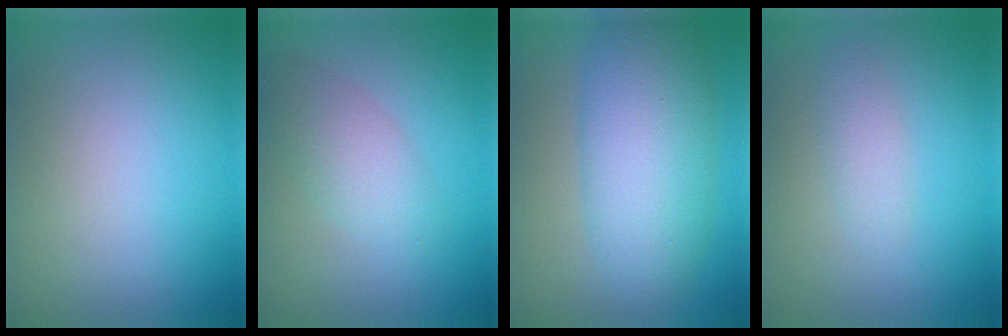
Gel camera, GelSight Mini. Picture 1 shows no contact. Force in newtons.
{"total": 2.8, "press": 2.8, "slide": 0.2}
{"total": 7.2, "press": 7.2, "slide": 0.2}
{"total": 1.4, "press": 1.4, "slide": 0.1}